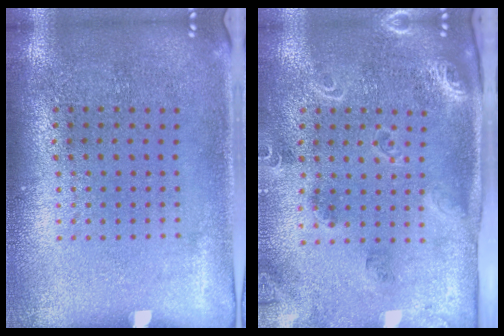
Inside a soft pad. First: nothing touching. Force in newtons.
{"total": 1.7, "press": 1.7, "slide": 0.3}